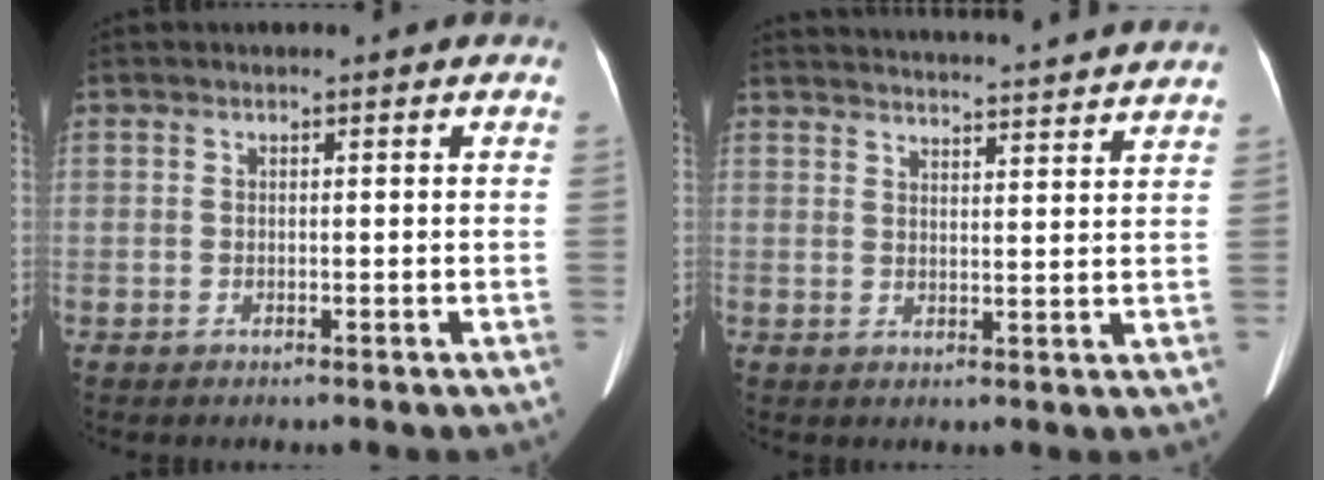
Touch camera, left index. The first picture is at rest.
{"total": 20.9, "force": [20.1, 0.2, 5.9], "torque": [-0.091, -0.005, 0.258]}